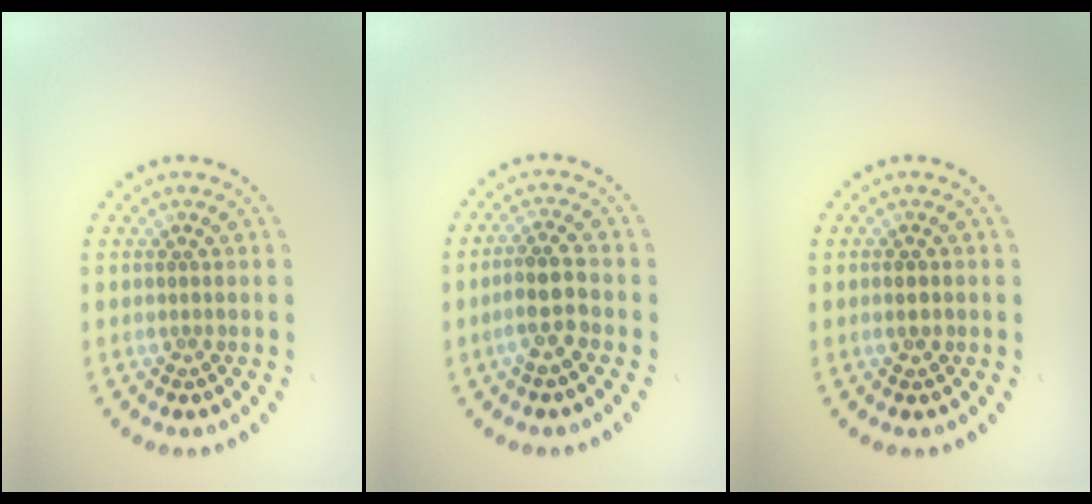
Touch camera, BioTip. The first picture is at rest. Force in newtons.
{"total": 2.9, "press": 2.6, "slide": 1.2}
{"total": 1.4, "press": 1.4, "slide": 0.0}